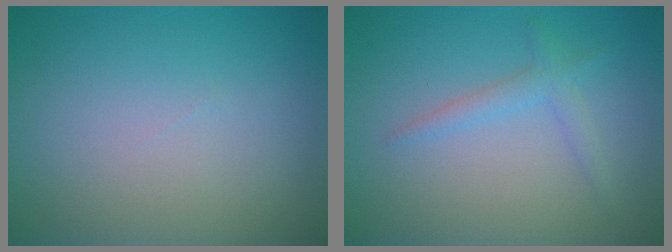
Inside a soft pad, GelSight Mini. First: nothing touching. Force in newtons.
{"total": 1.7, "press": 1.7, "slide": 0.1}